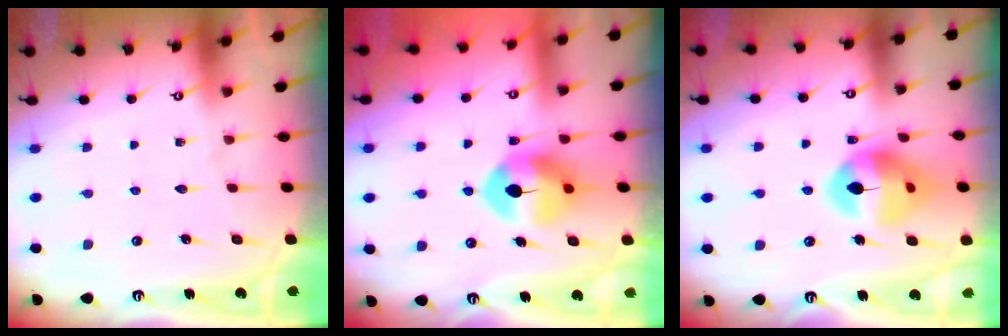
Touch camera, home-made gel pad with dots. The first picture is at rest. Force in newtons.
{"total": 8.8, "press": 8.8, "slide": 0.9}
{"total": 14.5, "press": 14.4, "slide": 1.7}